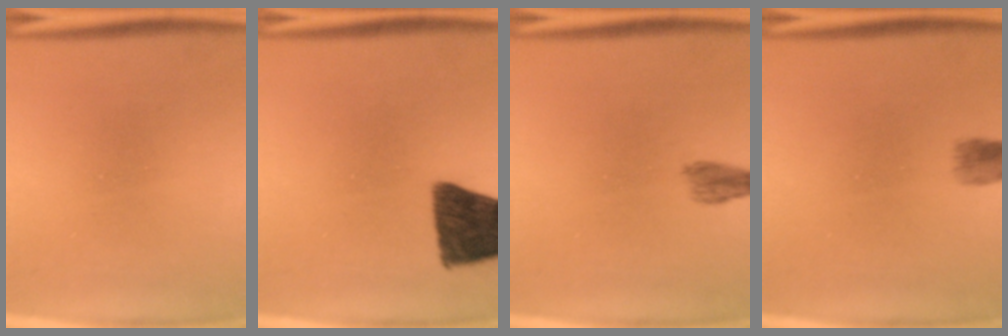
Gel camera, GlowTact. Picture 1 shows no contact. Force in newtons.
{"total": 12.5}
{"total": 1.6}
{"total": 1.3}